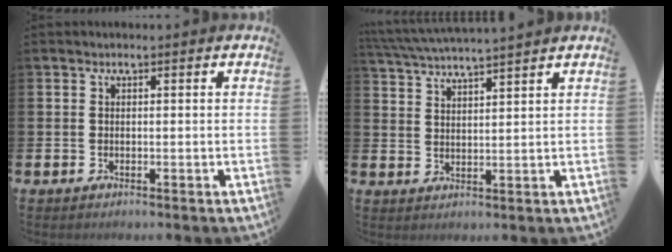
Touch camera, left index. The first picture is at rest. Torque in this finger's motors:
{"motor_torque": [0.31, -0.63, 0.38, 0.21]}